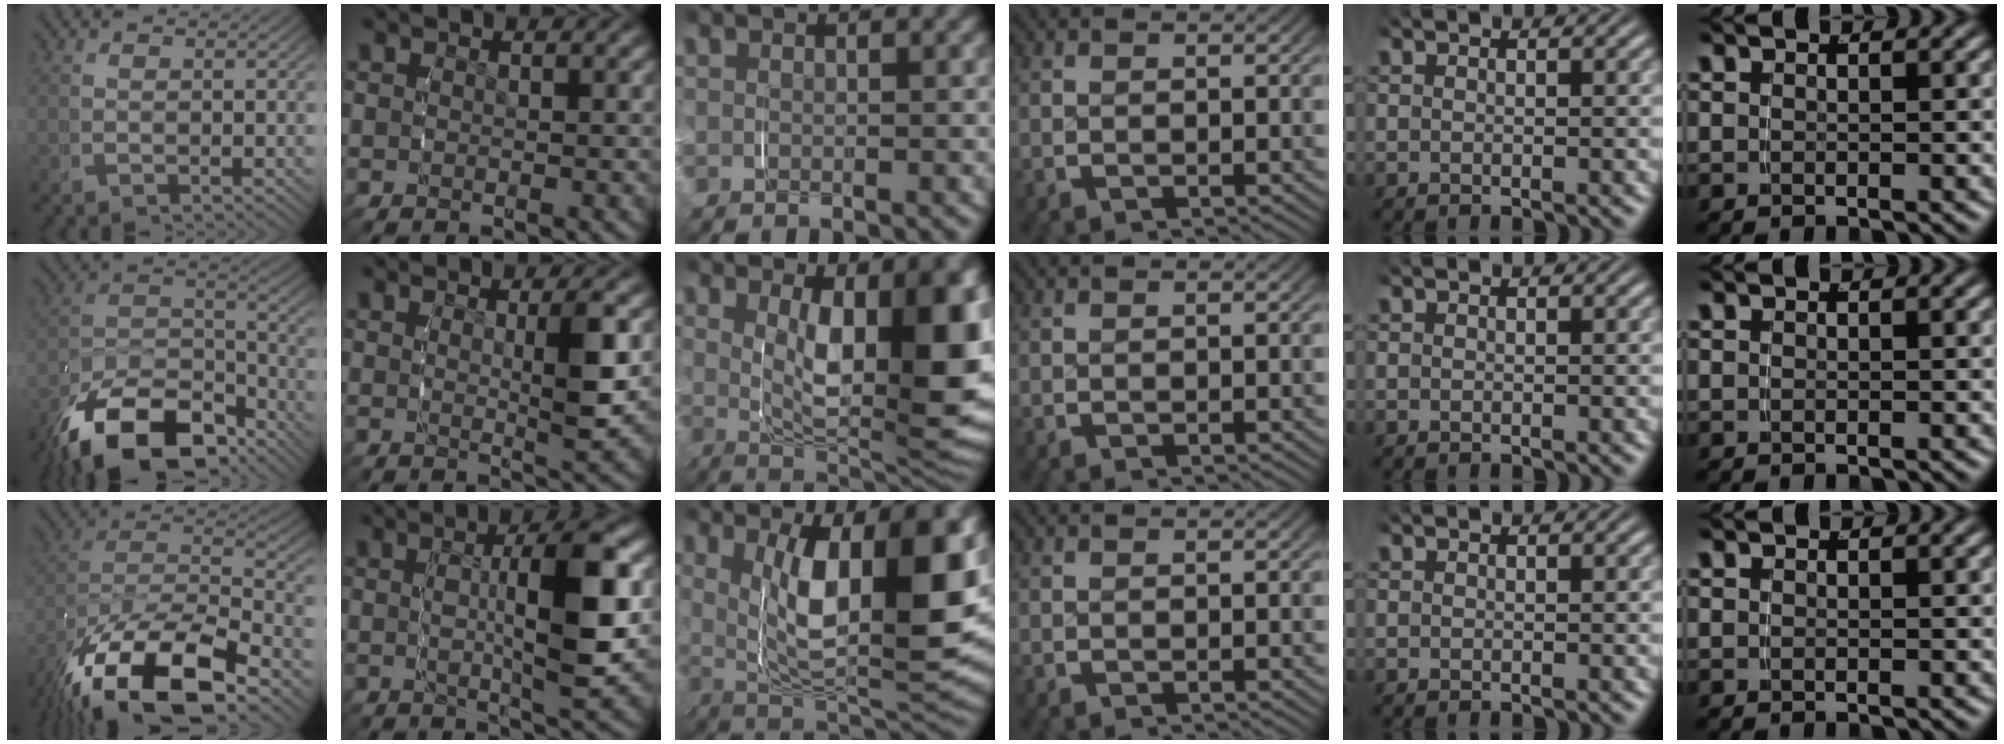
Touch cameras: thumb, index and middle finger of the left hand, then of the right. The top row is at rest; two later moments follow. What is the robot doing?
{"motion": "grasp_and_lifting", "object": "phone"}